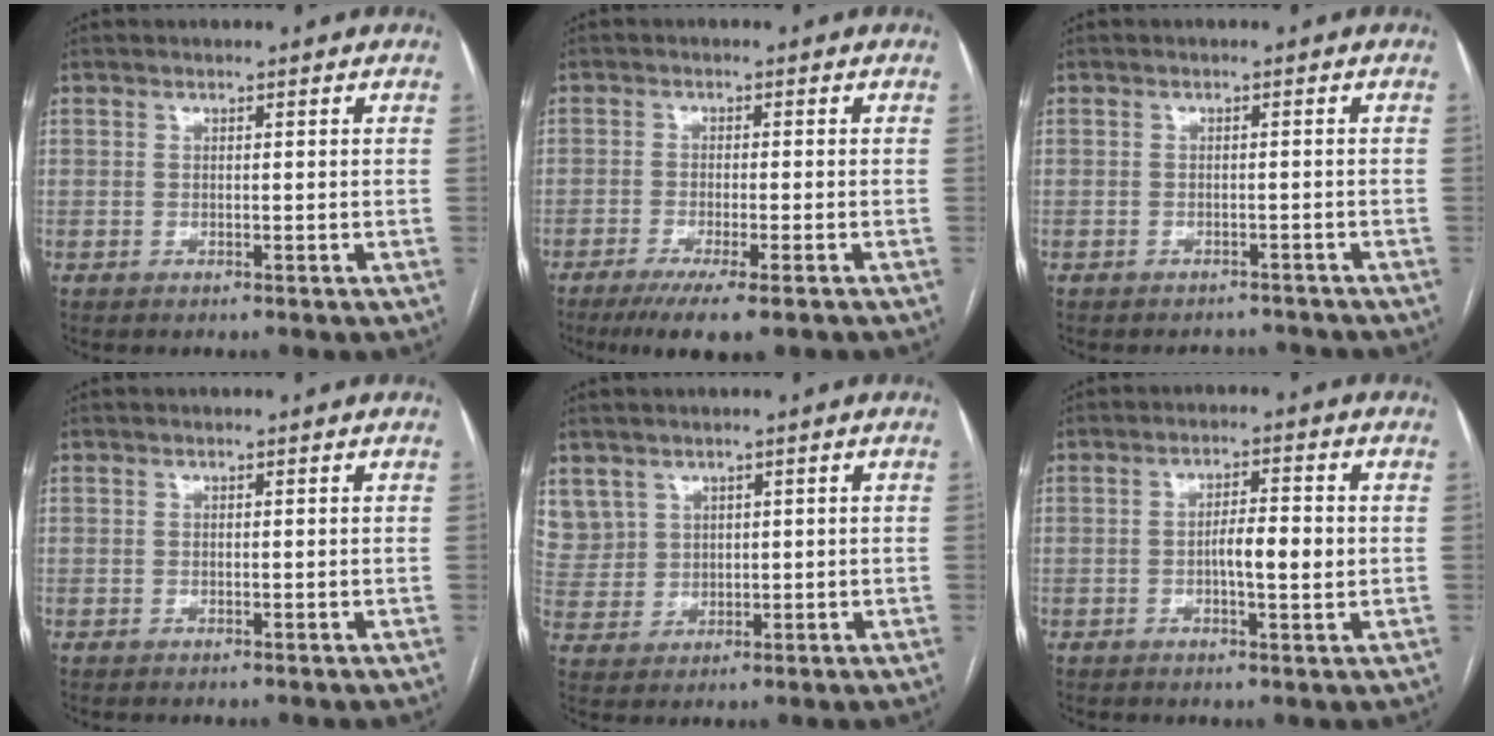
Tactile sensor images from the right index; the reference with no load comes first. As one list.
[{"total": 8.3, "force": [-5.8, 0.6, 5.8], "torque": [-0.087, -0.019, -0.088]}, {"total": 3.1, "force": [-2.9, 1.0, -0.5], "torque": [0.009, 0.001, -0.038]}, {"total": 0.0}, {"total": 6.9, "force": [3.8, 5.7, 0.7], "torque": [-0.026, 0.017, 0.093]}, {"total": 5.0, "force": [-0.4, 0.9, 4.9], "torque": [-0.083, 0.004, -0.007]}]